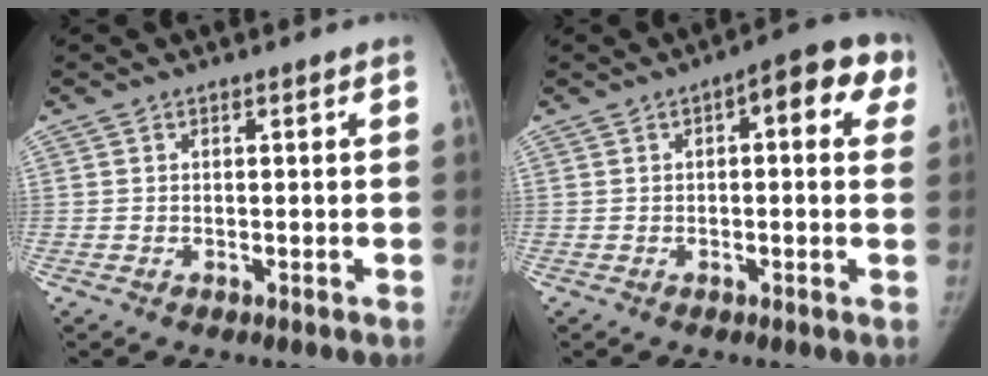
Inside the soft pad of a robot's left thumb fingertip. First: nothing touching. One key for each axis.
{"total": 8.1, "fx": 2.7, "fy": 3.3, "fz": 6.8, "tx": -0.059, "ty": 0.018, "tz": 0.020}